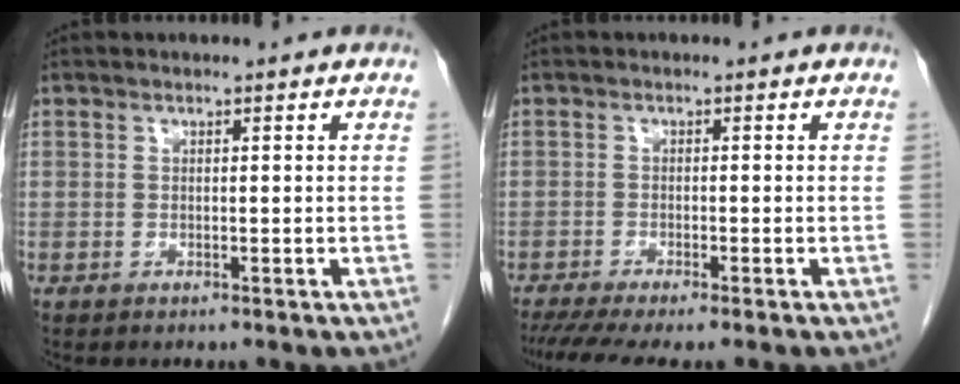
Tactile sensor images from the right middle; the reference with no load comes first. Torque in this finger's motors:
{"motor_torque": [0.99, -0.82, 0.22, 0.07]}